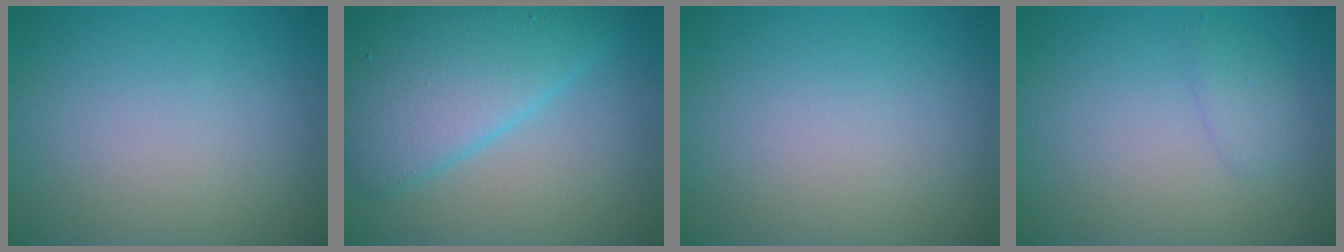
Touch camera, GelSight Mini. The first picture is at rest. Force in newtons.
{"total": 7.2, "press": 7.2, "slide": 0.3}
{"total": 0.0}
{"total": 1.2, "press": 1.2, "slide": 0.1}